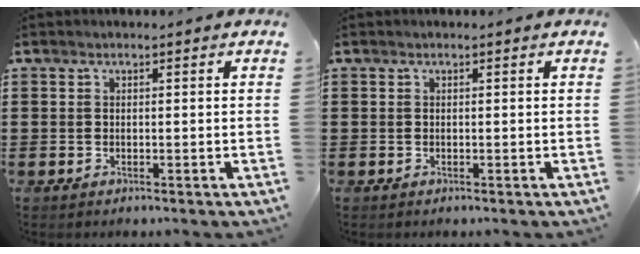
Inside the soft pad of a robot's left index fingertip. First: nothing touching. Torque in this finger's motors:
{"motor_torque": [-0.01, 0.00, 0.00, 0.00]}